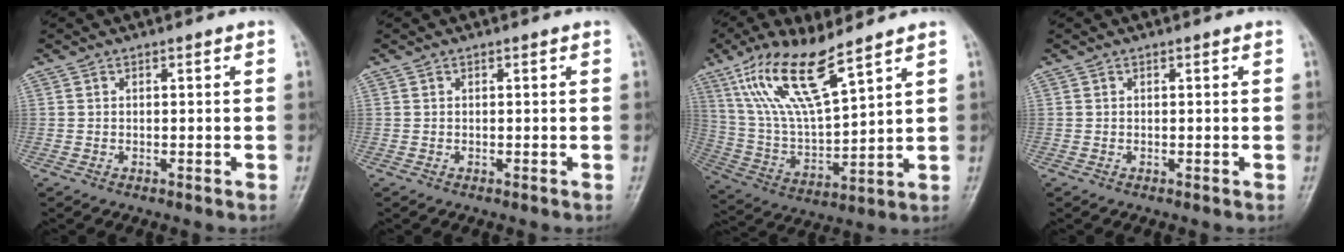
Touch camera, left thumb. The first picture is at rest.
{"total": 0.0}
{"total": 16.1, "force": [10.2, 4.4, 11.6], "torque": [-0.222, -0.044, 0.213]}
{"total": 0.0}